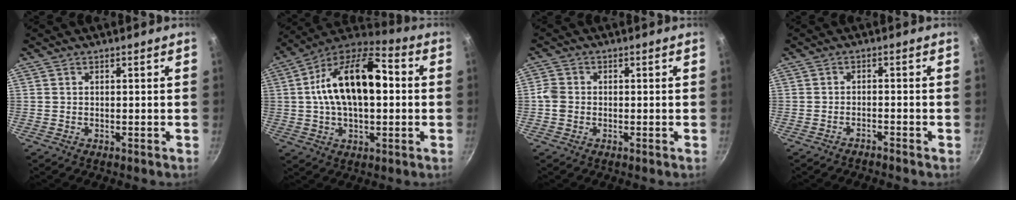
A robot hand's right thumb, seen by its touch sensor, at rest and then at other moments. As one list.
[{"total": 19.9, "force": [2.0, 10.7, 16.6], "torque": [-0.268, 0.031, 0.016]}, {"total": 2.8, "force": [-0.6, 2.4, 1.3], "torque": [-0.025, 0.012, -0.015]}, {"total": 1.5, "force": [-1.5, 0.1, 0.3], "torque": [-0.012, 0.018, -0.020]}]